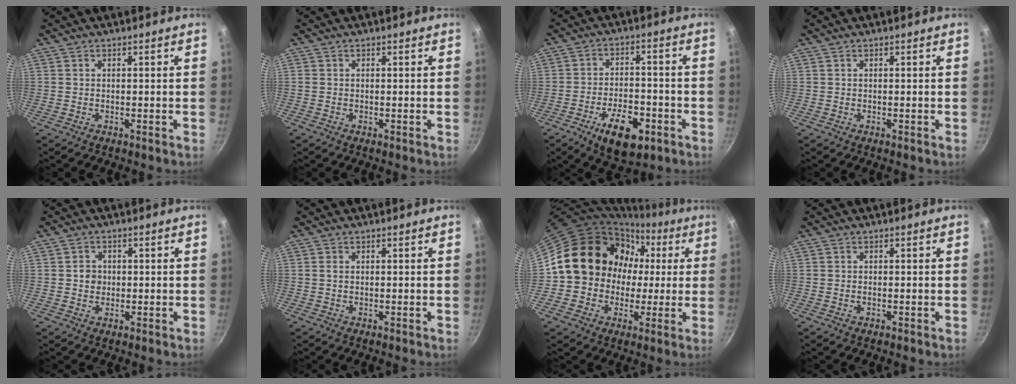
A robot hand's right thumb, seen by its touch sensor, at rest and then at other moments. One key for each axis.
{"total": 0.6, "fx": 0.0, "fy": 0.5, "fz": 0.2, "tx": -0.006, "ty": 0.001, "tz": 0.000}
{"total": 11.7, "fx": -5.5, "fy": 5.8, "fz": 8.5, "tx": -0.116, "ty": 0.024, "tz": -0.081}
{"total": 0.0}
{"total": 2.8, "fx": 0.0, "fy": 2.6, "fz": 1.1, "tx": -0.004, "ty": 0.006, "tz": -0.002}
{"total": 0.8, "fx": 0.1, "fy": 0.6, "fz": 0.6, "tx": -0.011, "ty": 0.003, "tz": 0.002}
{"total": 16.0, "fx": 0.7, "fy": 14.3, "fz": 7.1, "tx": -0.074, "ty": 0.040, "tz": 0.010}
{"total": 0.5, "fx": -0.2, "fy": 0.3, "fz": 0.4, "tx": -0.008, "ty": 0.002, "tz": -0.004}